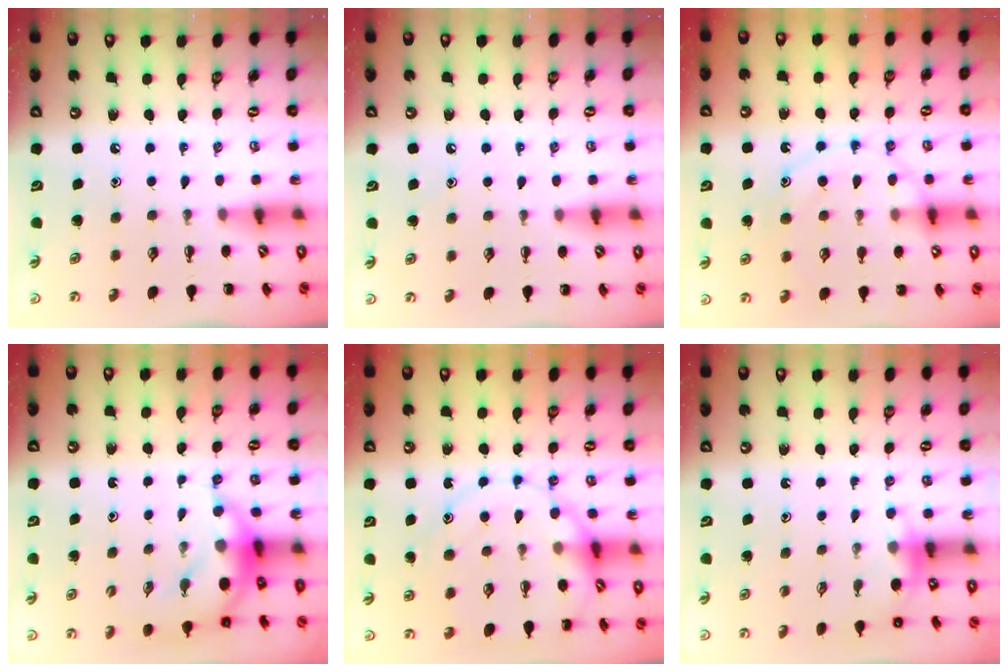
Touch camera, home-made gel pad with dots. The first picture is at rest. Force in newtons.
{"total": 7.0, "press": 6.8, "slide": 1.6}
{"total": 12.2, "press": 12.1, "slide": 1.1}
{"total": 5.7, "press": 5.5, "slide": 1.5}
{"total": 13.0, "press": 12.9, "slide": 1.6}
{"total": 3.9, "press": 3.7, "slide": 1.2}